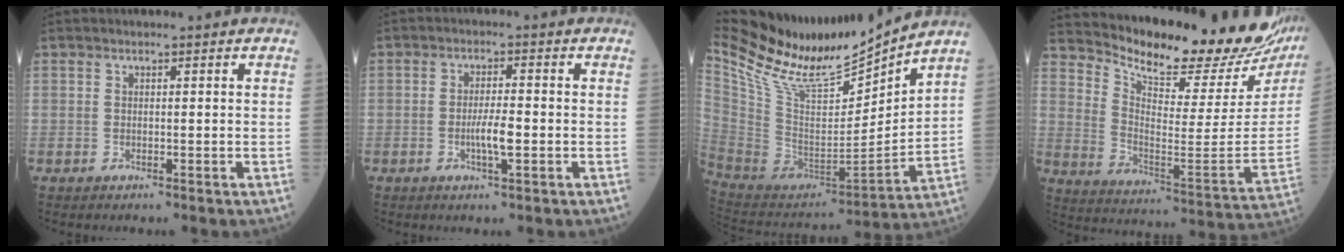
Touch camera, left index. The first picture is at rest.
{"total": 3.5, "force": [-1.1, 0.3, 3.3], "torque": [-0.063, -0.005, -0.022]}
{"total": 22.0, "force": [19.5, 2.0, 9.9], "torque": [-0.193, -0.034, 0.350]}
{"total": 23.8, "force": [21.5, 3.4, 9.5], "torque": [-0.161, -0.097, 0.294]}